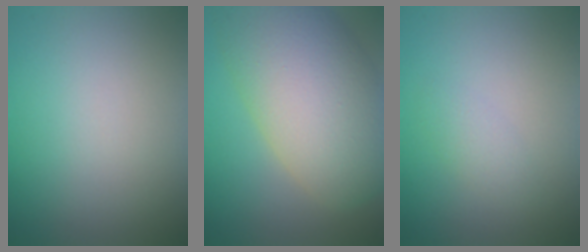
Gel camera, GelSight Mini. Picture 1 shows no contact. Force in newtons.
{"total": 11.4, "press": 11.4, "slide": 0.8}
{"total": 1.3, "press": 1.3, "slide": 0.0}